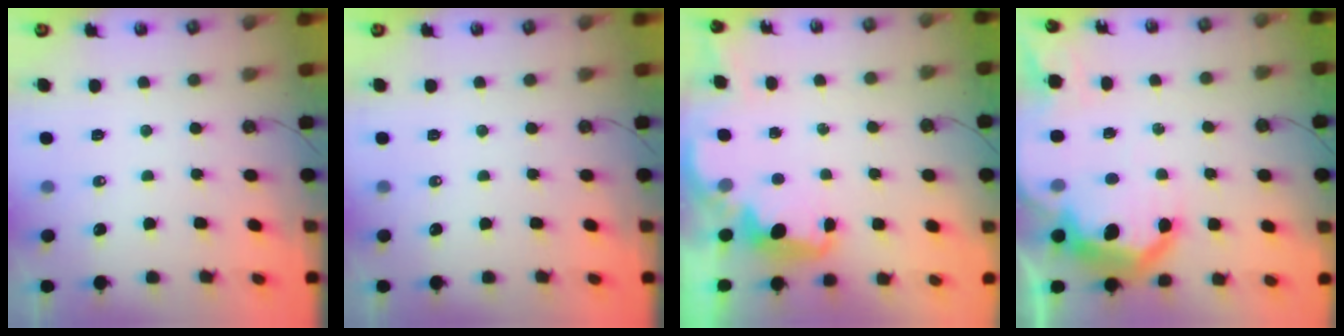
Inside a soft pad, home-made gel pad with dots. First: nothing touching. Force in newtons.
{"total": 0.0}
{"total": 2.2, "press": 2.1, "slide": 0.6}
{"total": 17.7, "press": 17.7, "slide": 1.1}